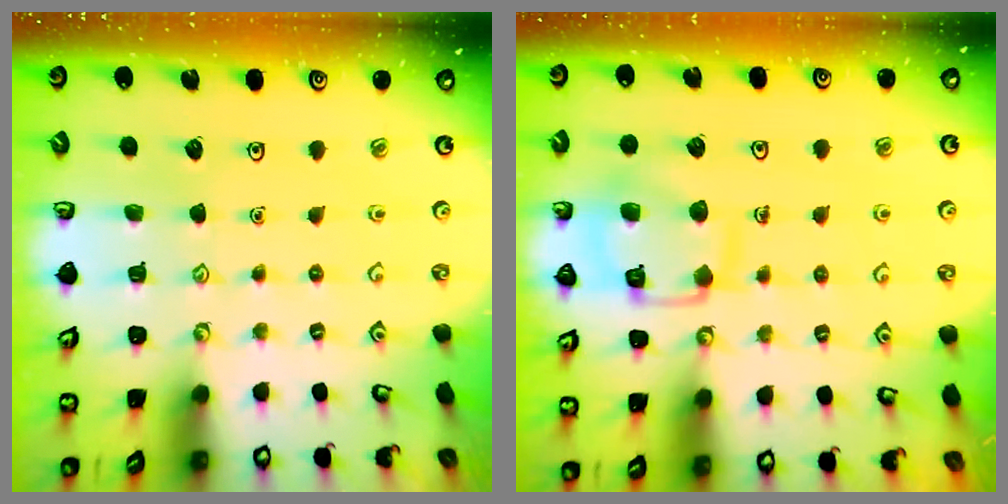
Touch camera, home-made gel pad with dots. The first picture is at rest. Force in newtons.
{"total": 11.7, "press": 11.7, "slide": 0.7}